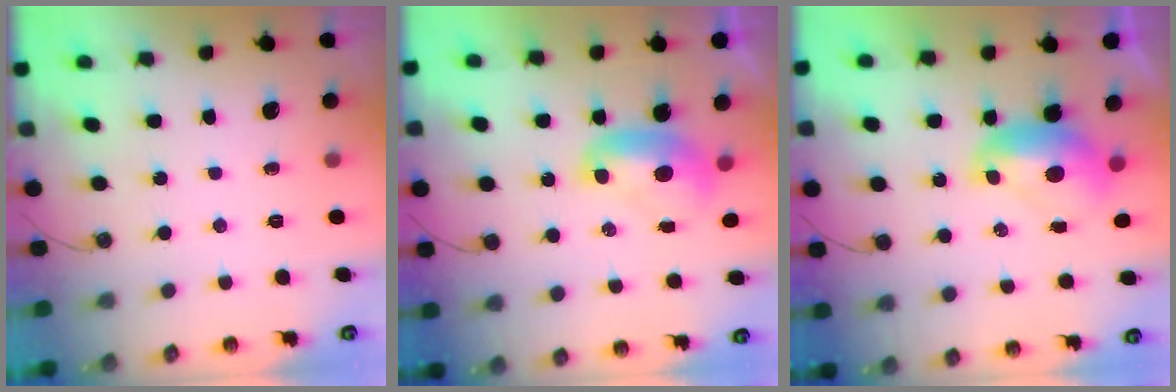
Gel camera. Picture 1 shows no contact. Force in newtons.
{"total": 1.9, "press": 1.9, "slide": 0.2}
{"total": 2.1, "press": 2.1, "slide": 0.3}